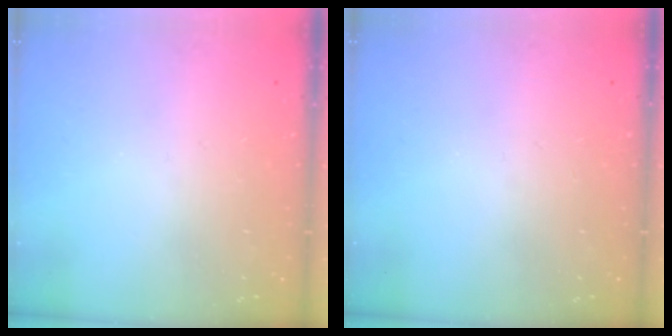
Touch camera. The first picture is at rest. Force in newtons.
{"total": 0.0}